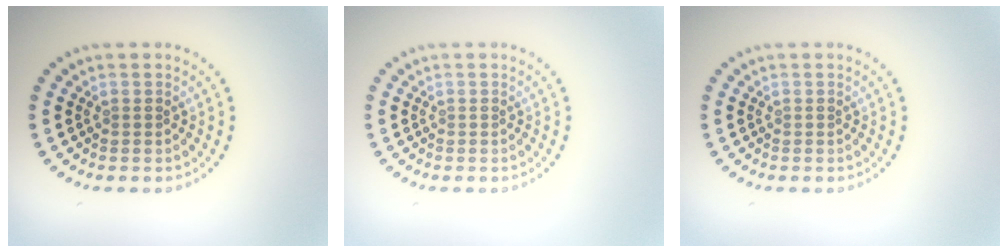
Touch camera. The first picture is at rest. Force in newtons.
{"total": 0.0}
{"total": 0.0}